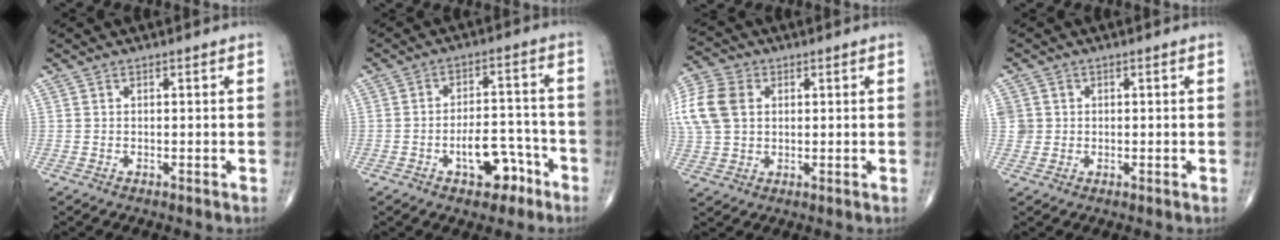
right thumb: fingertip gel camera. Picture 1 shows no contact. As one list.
[{"total": 8.6, "force": [-4.5, 4.5, 5.7], "torque": [-0.064, 0.047, -0.064]}, {"total": 15.5, "force": [3.3, 11.6, 9.8], "torque": [-0.242, 0.019, 0.062]}, {"total": 3.6, "force": [0.6, 3.5, 0.7], "torque": [0.003, 0.005, 0.016]}]